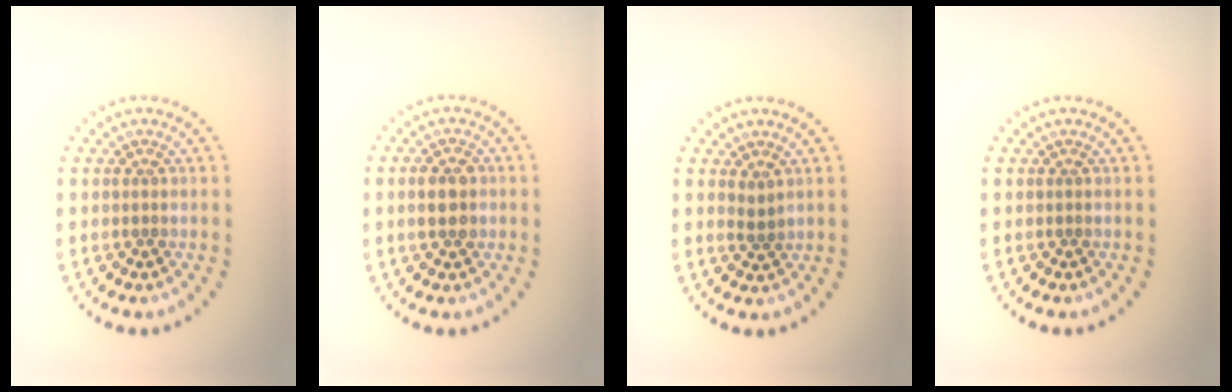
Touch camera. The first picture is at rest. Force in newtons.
{"total": 2.3, "press": 2.3, "slide": 0.2}
{"total": 0.9, "press": 0.8, "slide": 0.5}
{"total": 0.0}